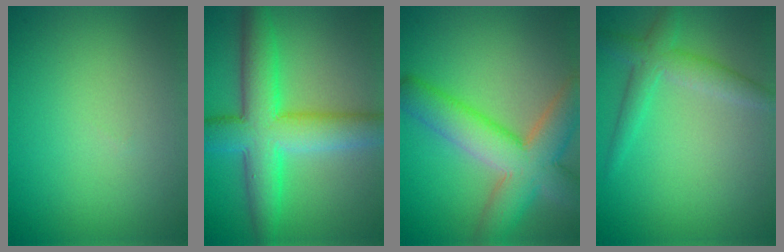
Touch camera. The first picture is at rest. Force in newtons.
{"total": 8.4, "press": 8.4, "slide": 0.3}
{"total": 8.5, "press": 8.5, "slide": 0.5}
{"total": 2.8, "press": 2.8, "slide": 0.0}